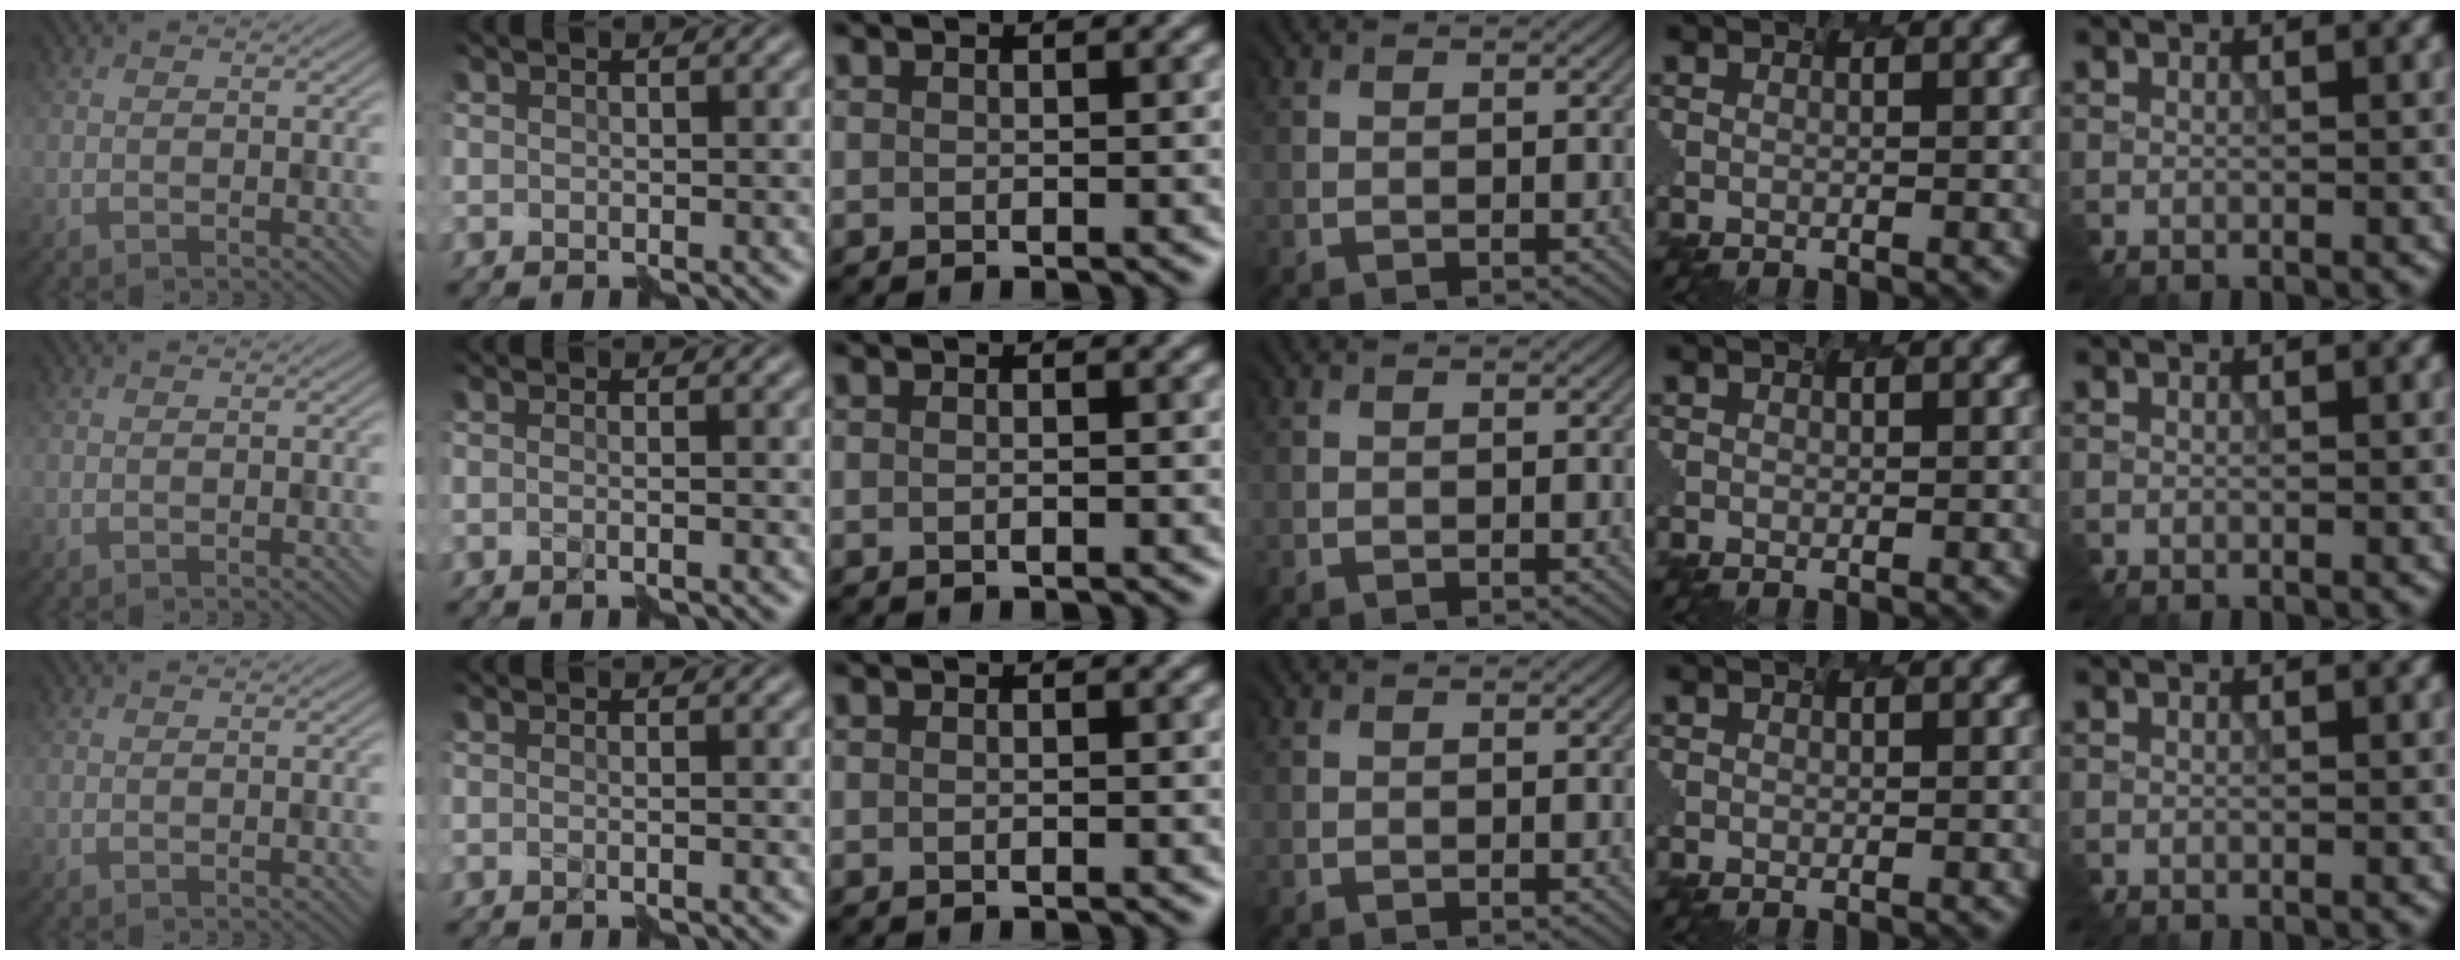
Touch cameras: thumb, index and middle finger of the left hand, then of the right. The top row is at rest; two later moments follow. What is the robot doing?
{"motion": "assemble", "object": "hinged jar"}